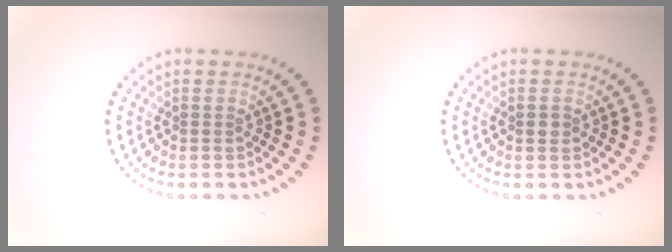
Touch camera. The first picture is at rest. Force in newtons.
{"total": 1.0, "press": 1.0, "slide": 0.1}